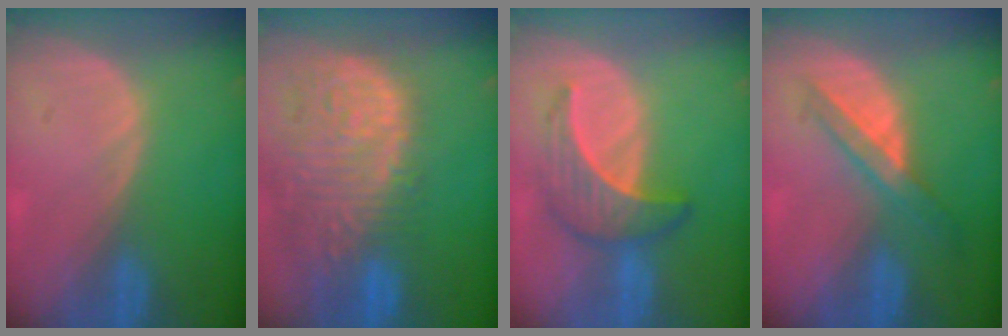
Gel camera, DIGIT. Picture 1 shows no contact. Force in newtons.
{"total": 14.6, "press": 12.0, "slide": 8.2}
{"total": 6.4, "press": 6.3, "slide": 1.1}
{"total": 5.9, "press": 5.1, "slide": 2.8}